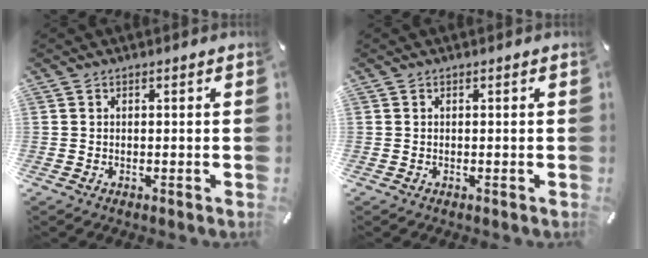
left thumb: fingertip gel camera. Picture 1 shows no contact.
{"total": 0.0}